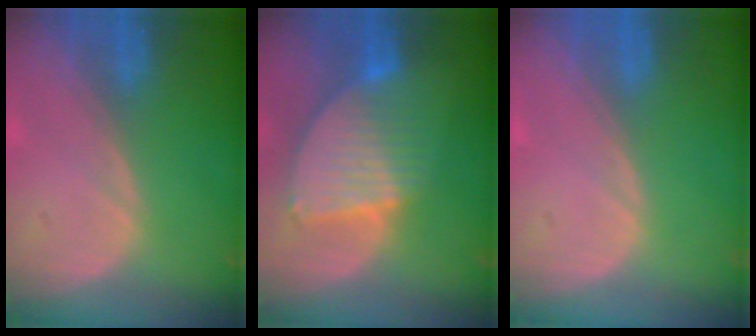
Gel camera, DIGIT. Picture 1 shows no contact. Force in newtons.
{"total": 8.4, "press": 7.3, "slide": 4.1}
{"total": 0.0}